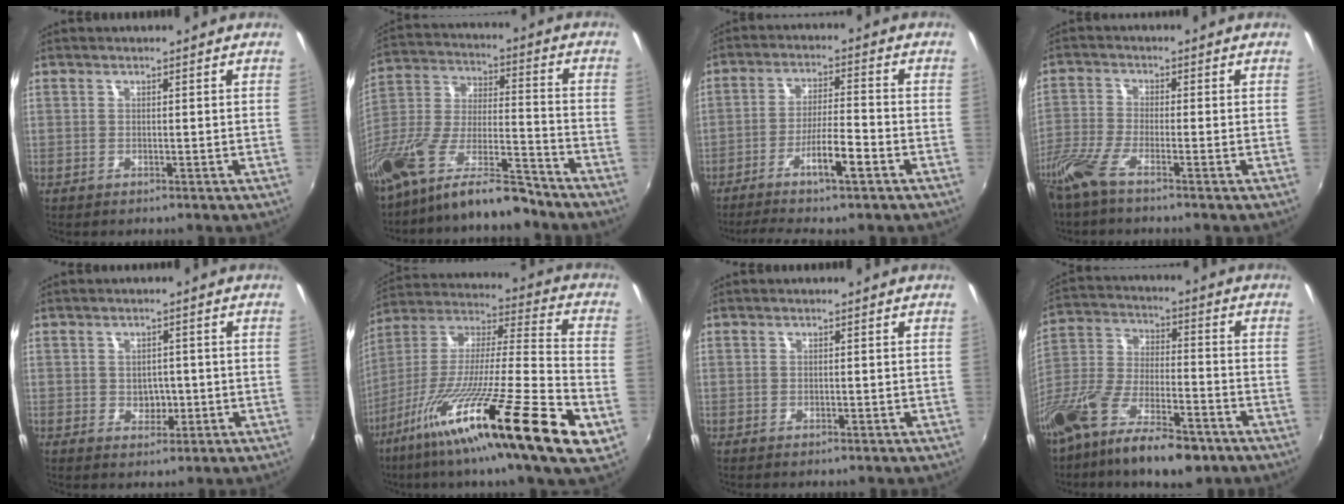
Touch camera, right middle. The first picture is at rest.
{"total": 16.4, "force": [-12.7, 3.8, 9.8], "torque": [-0.202, -0.013, -0.234]}
{"total": 8.1, "force": [-5.0, 0.2, 6.3], "torque": [-0.135, -0.001, -0.089]}
{"total": 6.6, "force": [-4.9, 0.8, 4.4], "torque": [-0.109, -0.018, -0.104]}
{"total": 2.8, "force": [-0.2, 2.4, 1.4], "torque": [-0.019, 0.003, 0.002]}
{"total": 28.2, "force": [-13.7, 2.2, 24.5], "torque": [-0.395, -0.051, -0.240]}
{"total": 0.0}
{"total": 17.6, "force": [-11.1, 6.2, 12.1], "torque": [-0.249, -0.031, -0.203]}